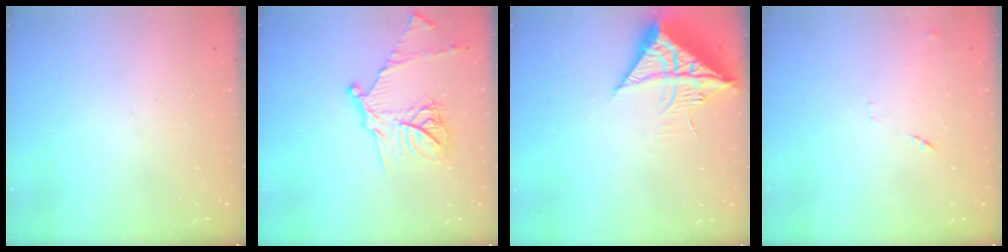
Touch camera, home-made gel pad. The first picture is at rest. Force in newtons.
{"total": 15.4, "press": 15.4, "slide": 1.1}
{"total": 10.5, "press": 10.5, "slide": 1.0}
{"total": 7.3, "press": 7.2, "slide": 0.7}